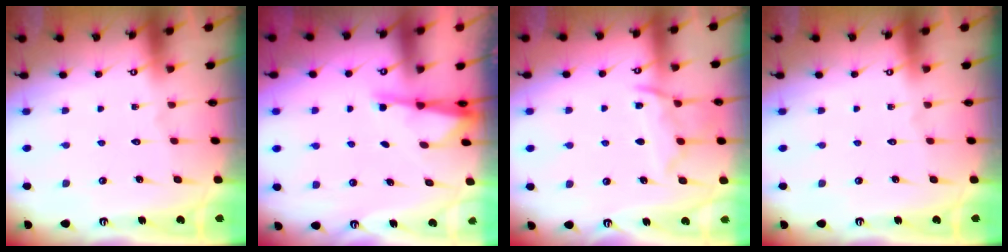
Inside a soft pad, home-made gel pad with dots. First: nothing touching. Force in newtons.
{"total": 2.7, "press": 2.7, "slide": 0.5}
{"total": 10.7, "press": 10.6, "slide": 1.2}
{"total": 0.0}